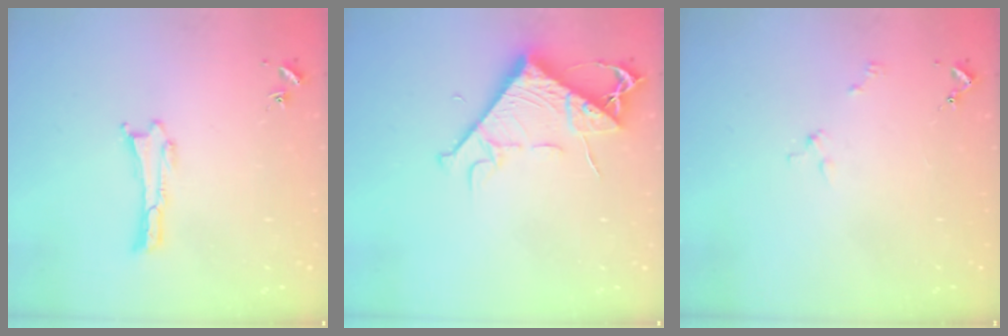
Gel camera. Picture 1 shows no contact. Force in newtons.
{"total": 7.8, "press": 7.8, "slide": 0.8}
{"total": 2.0, "press": 2.0, "slide": 0.2}